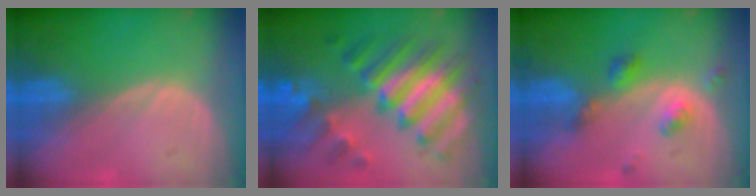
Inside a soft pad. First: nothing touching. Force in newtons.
{"total": 11.6, "press": 11.6, "slide": 1.2}
{"total": 5.1, "press": 4.5, "slide": 2.5}